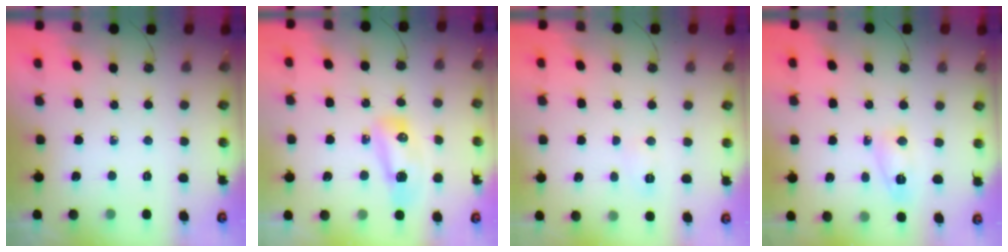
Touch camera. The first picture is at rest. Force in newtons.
{"total": 8.5, "press": 8.5, "slide": 0.6}
{"total": 4.6, "press": 4.4, "slide": 1.2}
{"total": 4.4, "press": 4.4, "slide": 0.4}